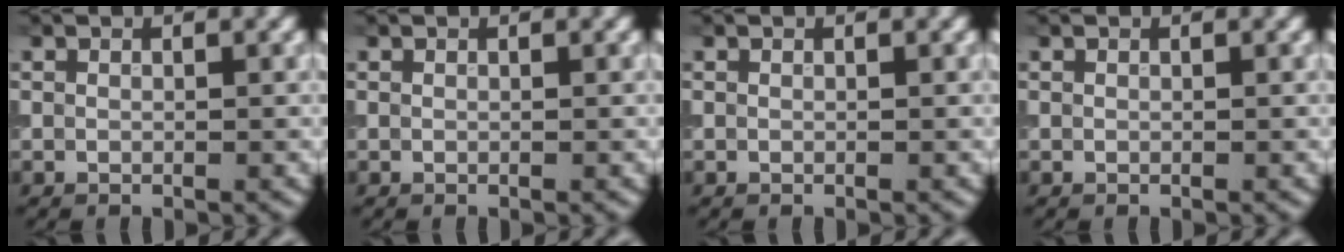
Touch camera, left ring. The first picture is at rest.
{"total": 0.0}
{"total": 0.0}
{"total": 0.0}